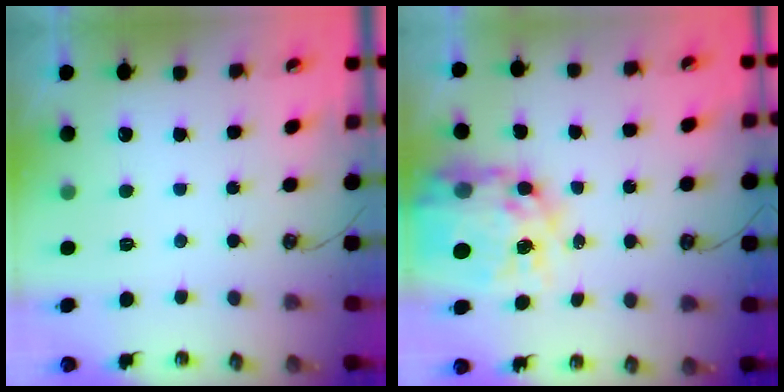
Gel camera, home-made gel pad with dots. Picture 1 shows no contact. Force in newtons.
{"total": 18.4, "press": 18.3, "slide": 1.8}